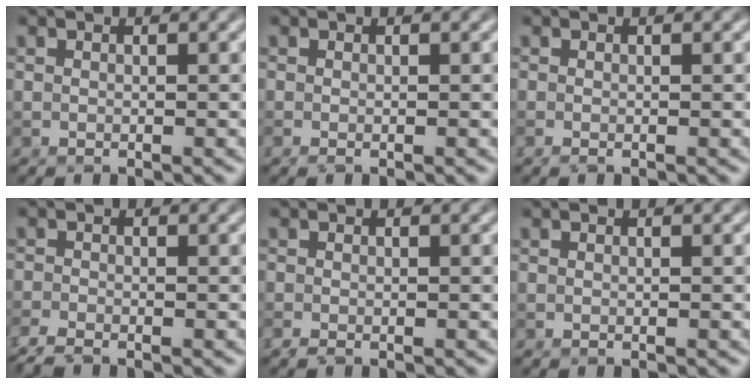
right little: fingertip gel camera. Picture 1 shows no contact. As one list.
[{"total": 0.0}, {"total": 0.0}, {"total": 2.0, "force": [-1.7, 0.2, 0.9], "torque": [-0.024, -0.008, -0.039]}, {"total": 0.7, "force": [-0.5, 0.1, 0.5], "torque": [-0.007, -0.003, -0.010]}, {"total": 0.0}]